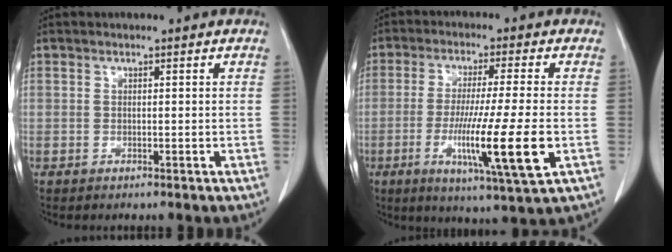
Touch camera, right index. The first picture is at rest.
{"total": 13.1, "force": [-3.5, -0.6, 12.7], "torque": [-0.227, -0.034, -0.060]}